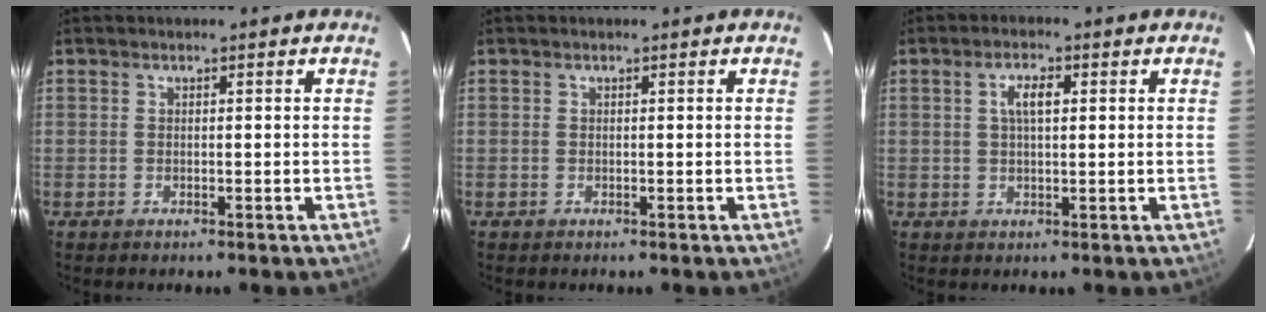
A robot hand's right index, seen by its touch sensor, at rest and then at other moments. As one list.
[{"total": 0.0}, {"total": 3.7, "force": [0.9, 1.4, 3.3], "torque": [-0.061, 0.009, 0.018]}]